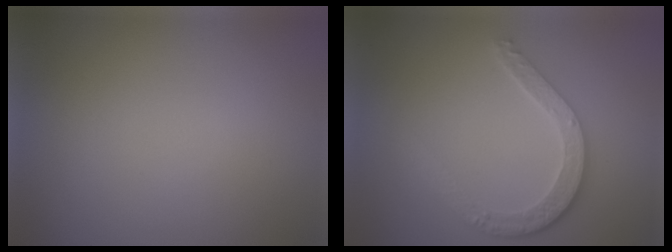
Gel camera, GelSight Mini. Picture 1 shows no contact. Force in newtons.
{"total": 3.8, "press": 3.0, "slide": 2.3}